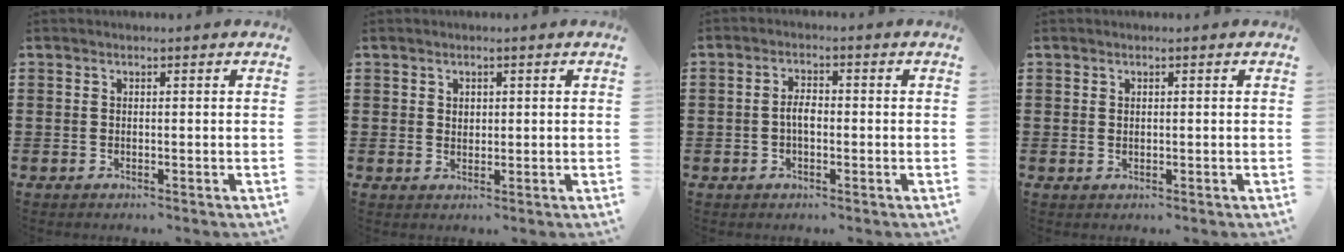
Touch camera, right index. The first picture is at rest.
{"total": 1.3, "force": [0.8, 1.0, 0.4], "torque": [-0.009, 0.004, 0.015]}
{"total": 2.7, "force": [-0.5, 1.2, 2.4], "torque": [-0.053, 0.002, -0.012]}
{"total": 0.6, "force": [0.4, 0.4, 0.2], "torque": [-0.004, 0.002, 0.009]}